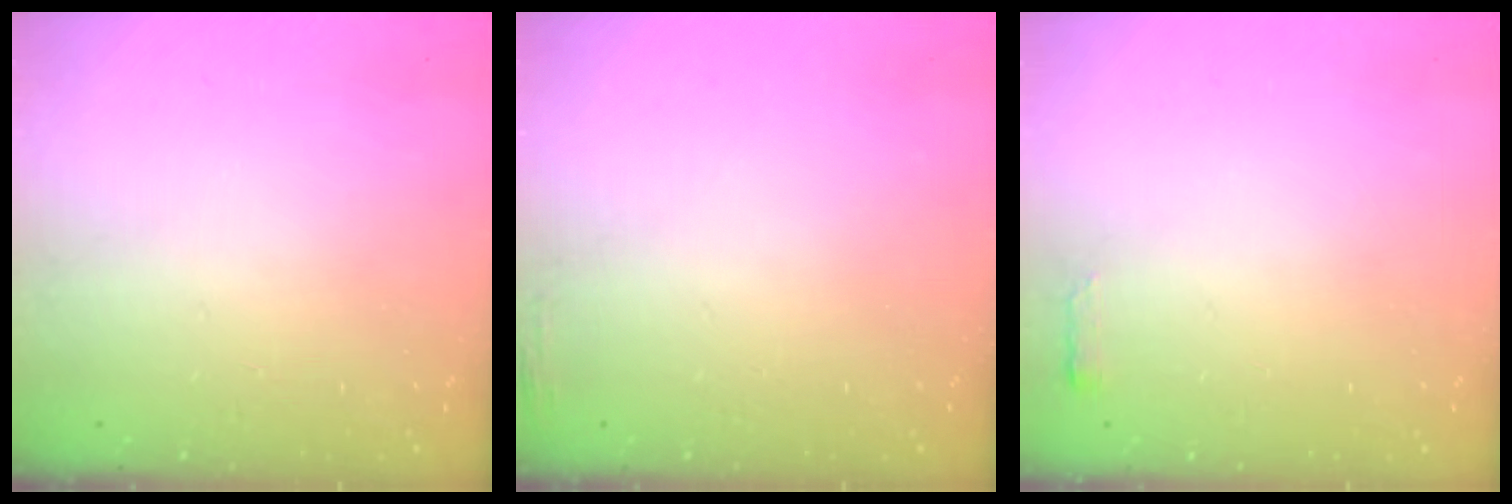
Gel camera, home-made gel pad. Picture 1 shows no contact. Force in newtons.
{"total": 3.1, "press": 3.0, "slide": 0.8}
{"total": 2.4, "press": 2.4, "slide": 0.4}